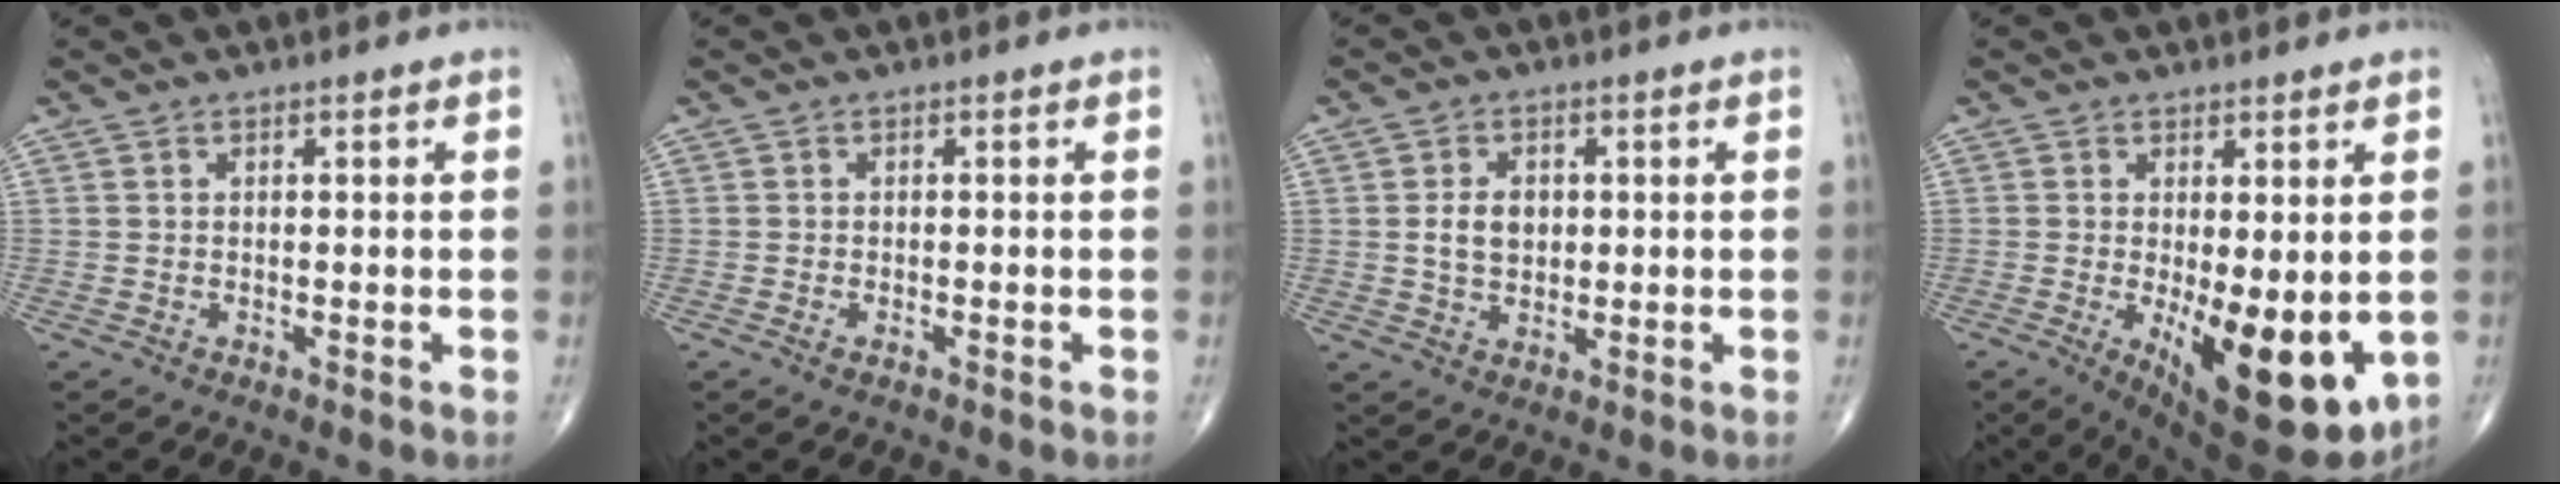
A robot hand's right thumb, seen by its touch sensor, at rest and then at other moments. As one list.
[{"total": 1.0, "force": [-0.6, 0.4, 0.7], "torque": [-0.016, 0.002, -0.009]}, {"total": 5.1, "force": [0.5, 3.7, 3.4], "torque": [-0.050, -0.002, 0.011]}, {"total": 14.9, "force": [-2.9, 5.8, 13.5], "torque": [-0.187, -0.032, -0.023]}]